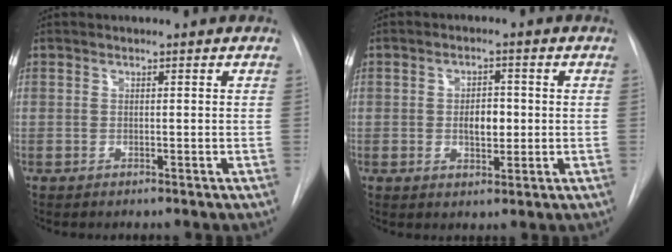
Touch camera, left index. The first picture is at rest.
{"total": 4.1, "force": [-0.1, 2.2, 3.4], "torque": [-0.050, 0.003, 0.003]}